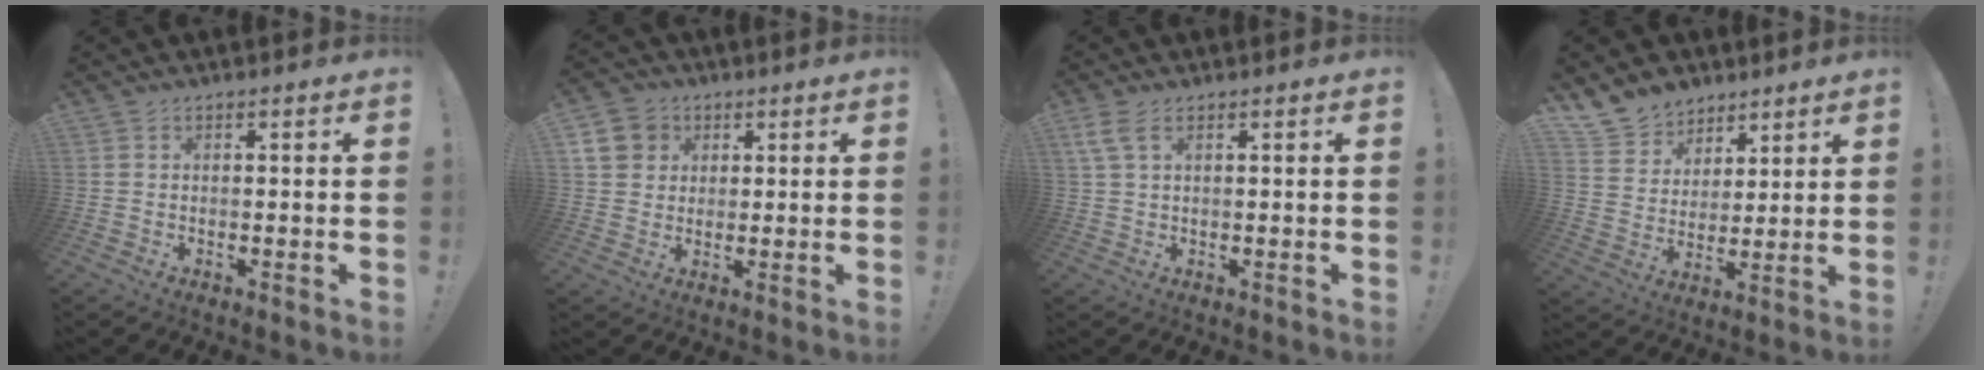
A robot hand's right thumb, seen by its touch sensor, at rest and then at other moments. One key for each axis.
{"total": 8.0, "fx": 3.0, "fy": 6.9, "fz": 2.7, "tx": -0.051, "ty": -0.009, "tz": 0.061}
{"total": 4.3, "fx": 2.1, "fy": 1.7, "fz": 3.4, "tx": -0.077, "ty": 0.006, "tz": 0.041}
{"total": 10.3, "fx": 7.7, "fy": 6.7, "fz": 1.3, "tx": -0.034, "ty": -0.059, "tz": 0.154}